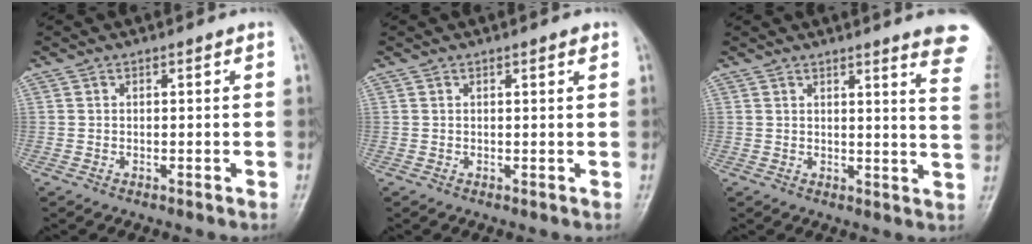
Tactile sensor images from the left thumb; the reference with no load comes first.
{"total": 1.0, "force": [0.6, 0.3, 0.8], "torque": [-0.010, 0.000, 0.005]}
{"total": 10.7, "force": [8.2, 0.6, 6.8], "torque": [-0.059, -0.048, 0.072]}